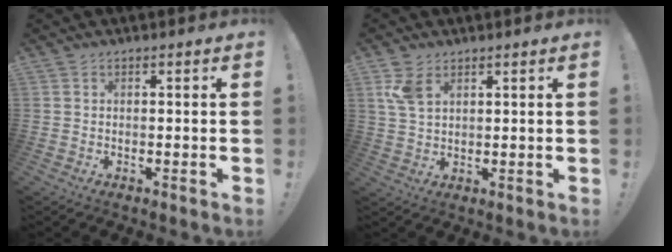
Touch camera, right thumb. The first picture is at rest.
{"total": 6.1, "force": [3.4, 3.1, 3.9], "torque": [-0.064, -0.014, 0.064]}